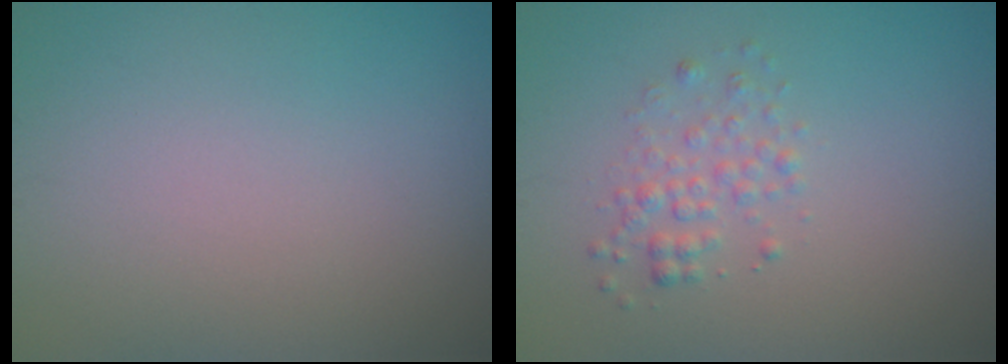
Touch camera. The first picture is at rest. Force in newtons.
{"total": 1.8, "press": 1.8, "slide": 0.1}